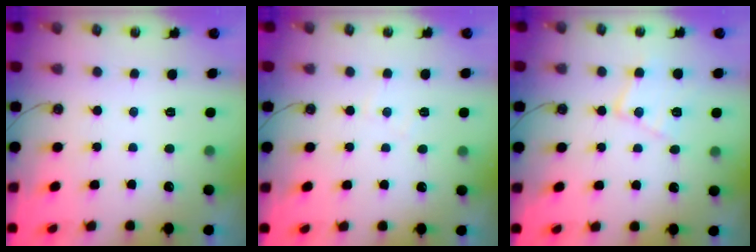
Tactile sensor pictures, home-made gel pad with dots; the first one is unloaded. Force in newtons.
{"total": 4.0, "press": 3.9, "slide": 0.6}
{"total": 12.7, "press": 12.6, "slide": 0.8}